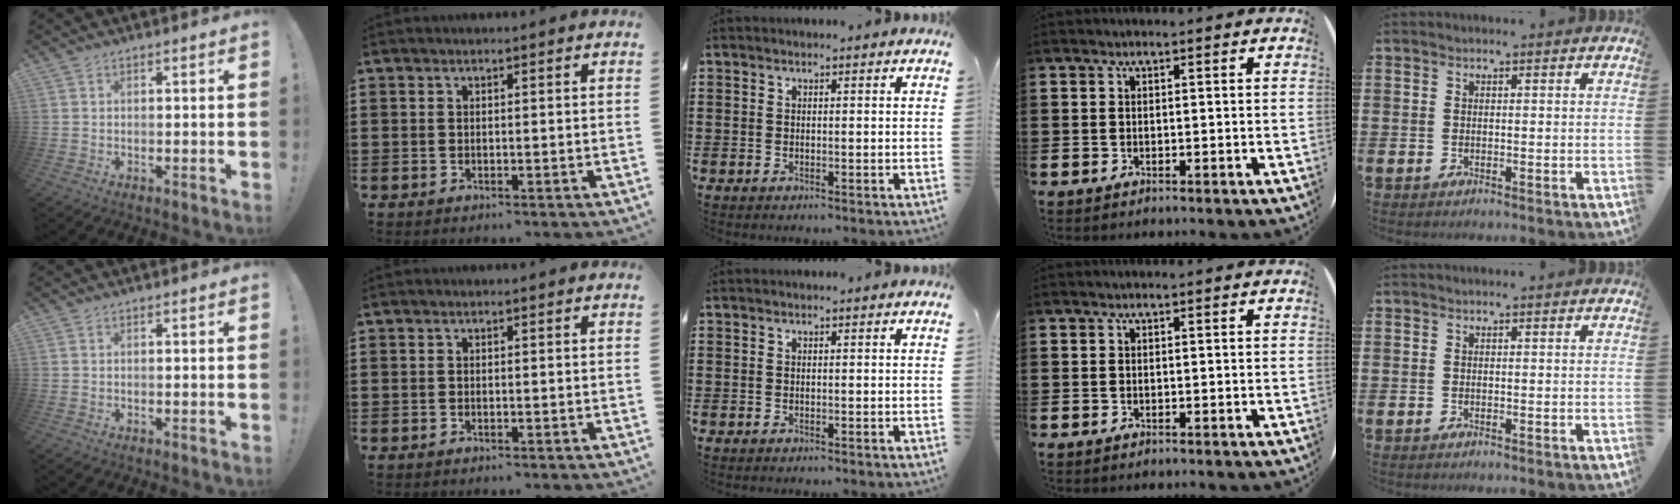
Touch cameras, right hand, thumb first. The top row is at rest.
{}